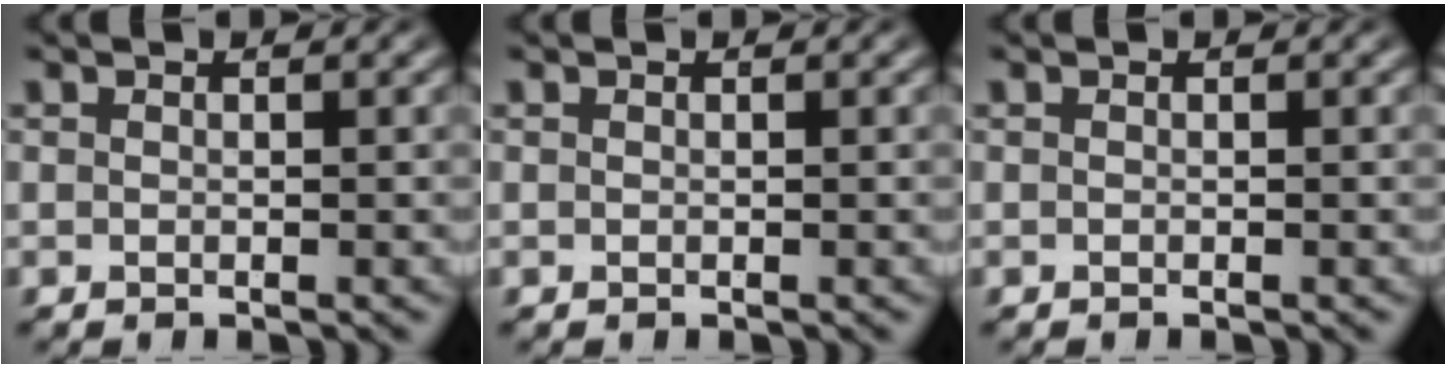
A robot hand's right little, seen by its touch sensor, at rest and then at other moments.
{"total": 0.0}
{"total": 0.0}